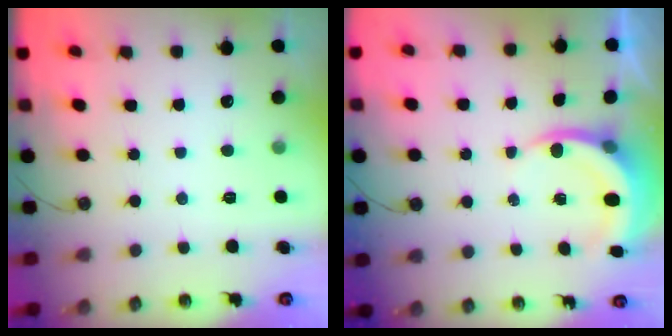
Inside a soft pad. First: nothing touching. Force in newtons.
{"total": 5.2, "press": 5.2, "slide": 0.6}